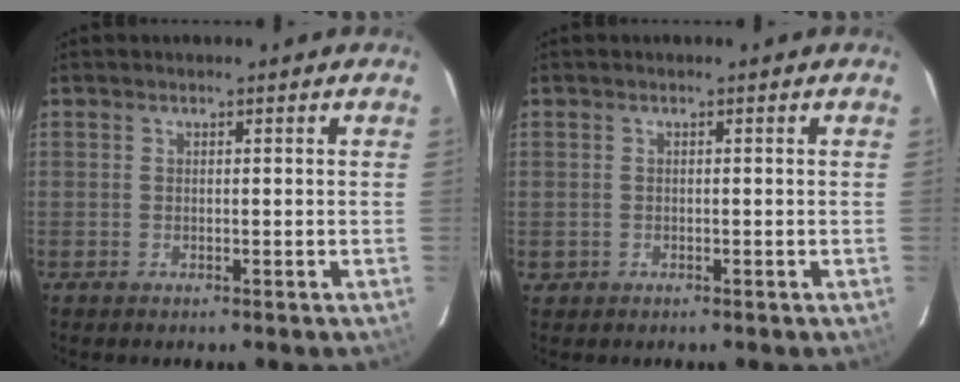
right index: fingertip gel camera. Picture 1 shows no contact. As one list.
[{"total": 1.2, "force": [-0.3, 1.1, 0.1], "torque": [-0.001, 0.001, -0.002]}]